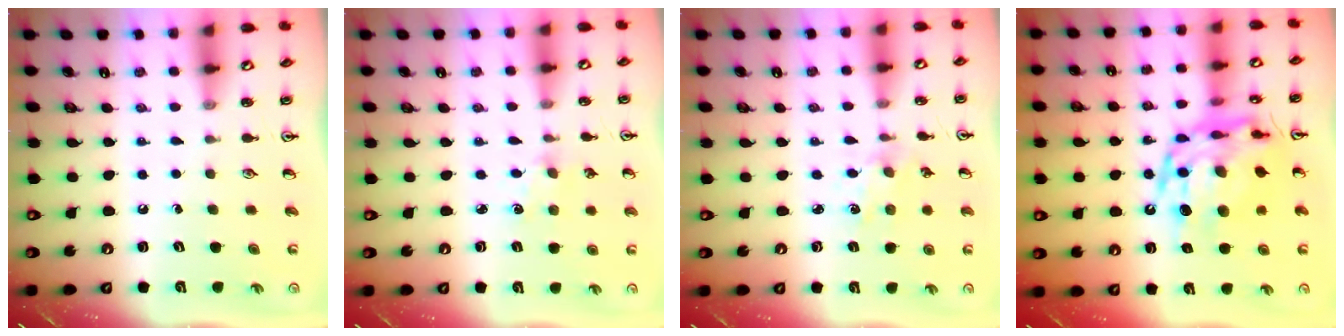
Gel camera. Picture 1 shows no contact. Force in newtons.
{"total": 1.4, "press": 1.4, "slide": 0.2}
{"total": 2.5, "press": 2.5, "slide": 0.5}
{"total": 18.3, "press": 18.2, "slide": 2.1}